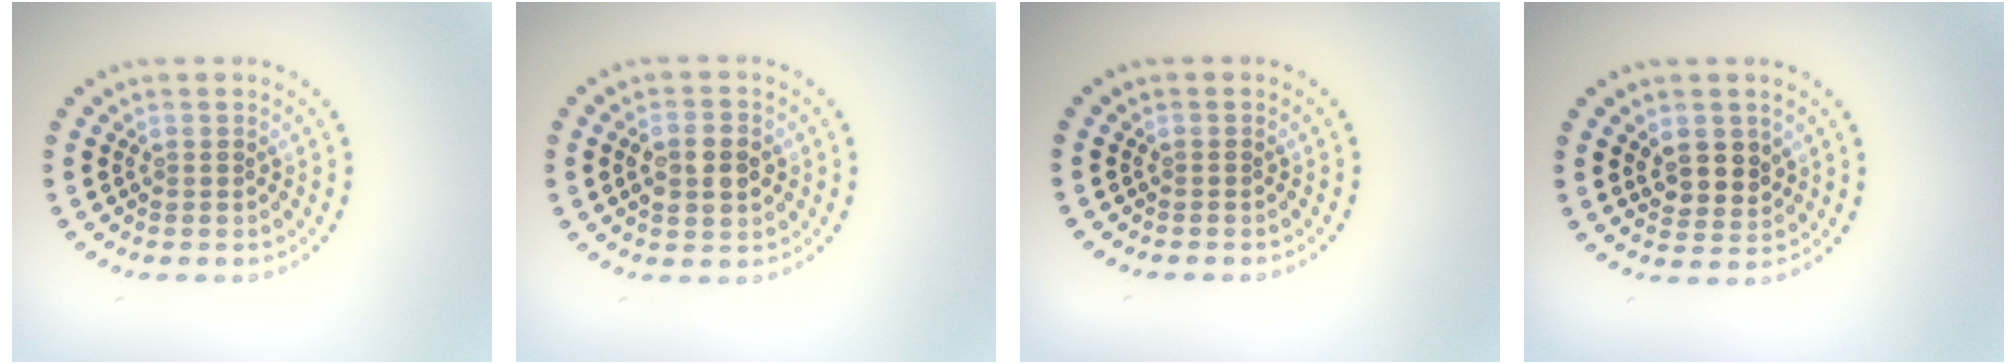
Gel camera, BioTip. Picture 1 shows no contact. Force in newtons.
{"total": 4.3, "press": 4.2, "slide": 0.3}
{"total": 0.0}
{"total": 2.8, "press": 2.7, "slide": 0.7}